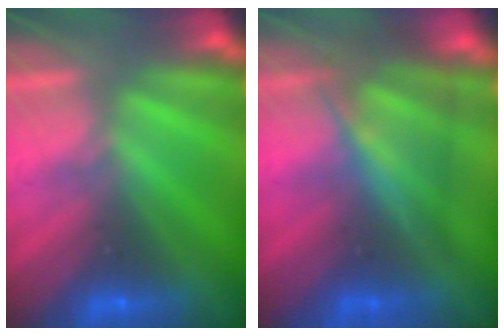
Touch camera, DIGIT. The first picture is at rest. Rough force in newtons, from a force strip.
{"total": 4.7}